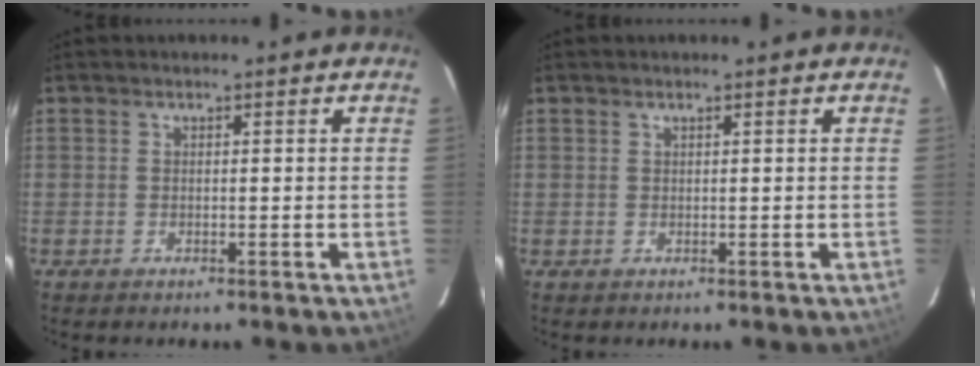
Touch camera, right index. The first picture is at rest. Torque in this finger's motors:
{"motor_torque": [-0.31, 0.18, -0.62, -0.20]}